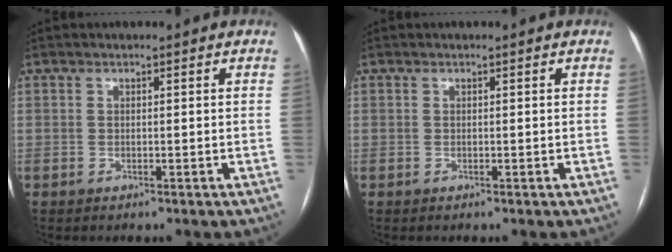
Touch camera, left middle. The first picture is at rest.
{"total": 0.0}